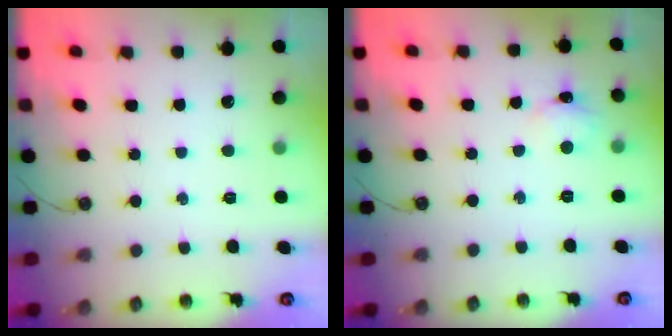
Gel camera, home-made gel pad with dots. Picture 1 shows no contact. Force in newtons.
{"total": 5.3, "press": 5.3, "slide": 0.8}